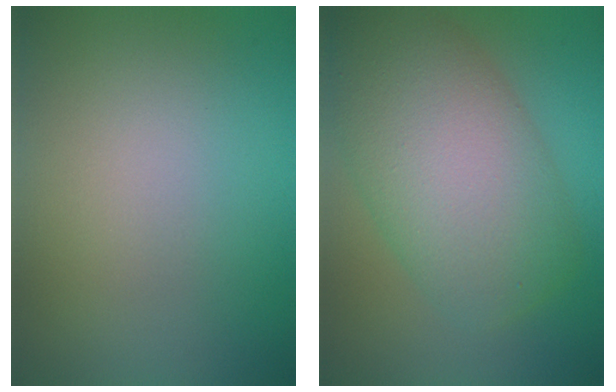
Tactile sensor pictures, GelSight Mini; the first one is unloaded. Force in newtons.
{"total": 10.0, "press": 10.0, "slide": 0.5}